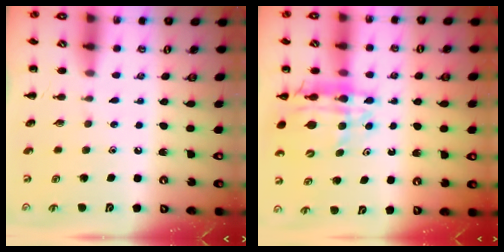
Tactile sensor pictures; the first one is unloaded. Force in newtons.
{"total": 13.0, "press": 12.4, "slide": 3.9}